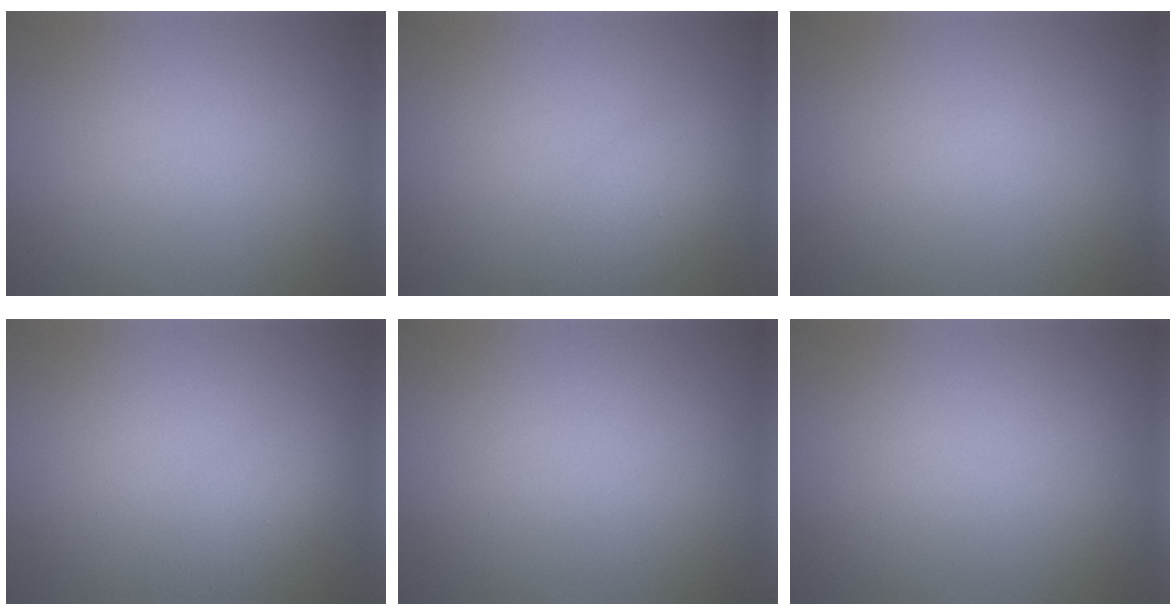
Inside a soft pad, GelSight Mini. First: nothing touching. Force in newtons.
{"total": 2.5, "press": 2.5, "slide": 0.1}
{"total": 0.0}
{"total": 1.7, "press": 1.7, "slide": 0.0}
{"total": 0.0}
{"total": 0.0}